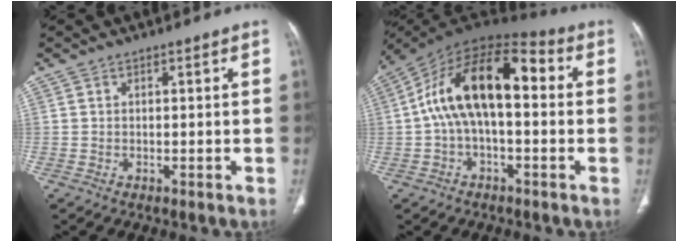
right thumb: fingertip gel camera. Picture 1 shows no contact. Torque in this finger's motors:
{"motor_torque": [2.48, 2.53, 0.98, -0.71, 0.34]}